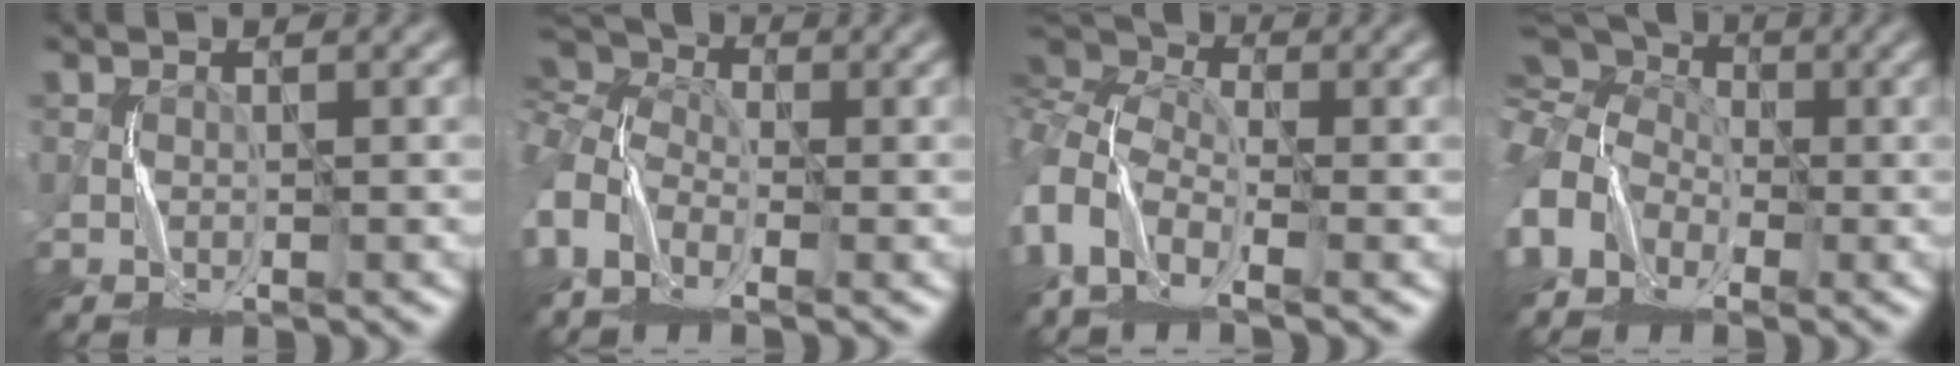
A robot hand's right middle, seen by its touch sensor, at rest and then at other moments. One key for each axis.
{"total": 8.4, "fx": 0.0, "fy": 5.9, "fz": 6.1, "tx": -0.145, "ty": 0.022, "tz": -0.004}
{"total": 8.6, "fx": -2.4, "fy": 5.5, "fz": 6.2, "tx": -0.145, "ty": -0.001, "tz": -0.035}
{"total": 10.2, "fx": -0.3, "fy": 8.5, "fz": 5.6, "tx": -0.130, "ty": 0.022, "tz": -0.033}